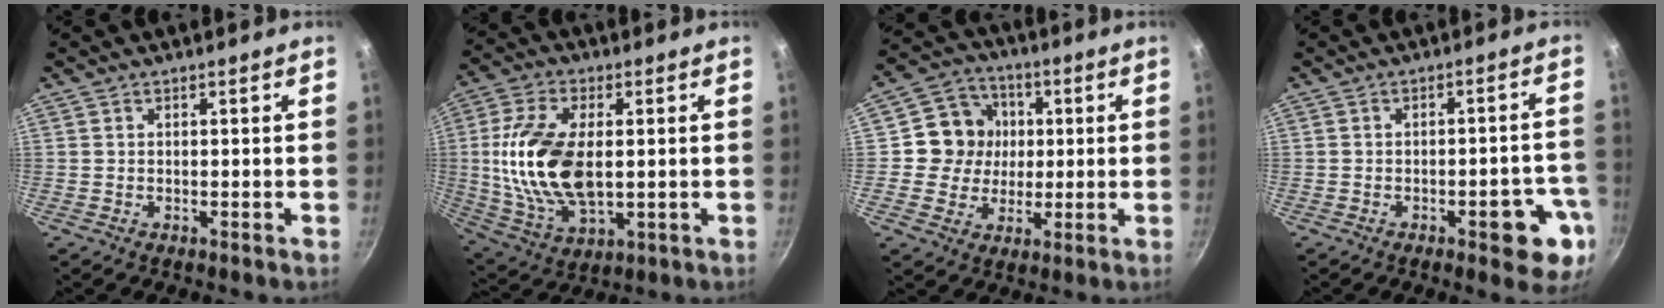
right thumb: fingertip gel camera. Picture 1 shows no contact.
{"total": 17.4, "force": [0.9, 9.4, 14.6], "torque": [-0.282, 0.000, 0.022]}
{"total": 10.2, "force": [1.1, 9.7, 3.1], "torque": [-0.015, 0.012, 0.004]}
{"total": 9.6, "force": [-3.9, 3.6, 8.0], "torque": [-0.068, 0.023, -0.044]}